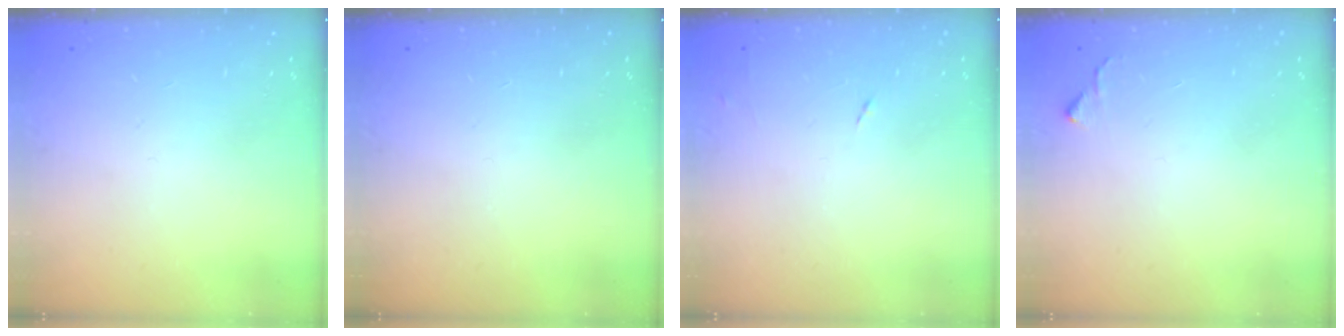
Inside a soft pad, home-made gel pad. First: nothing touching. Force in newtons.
{"total": 0.0}
{"total": 4.6, "press": 4.6, "slide": 0.6}
{"total": 5.1, "press": 5.0, "slide": 0.7}